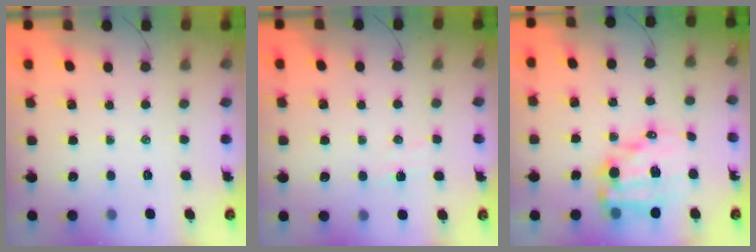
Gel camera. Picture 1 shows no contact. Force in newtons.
{"total": 4.5, "press": 4.4, "slide": 1.0}
{"total": 13.1, "press": 12.7, "slide": 3.2}